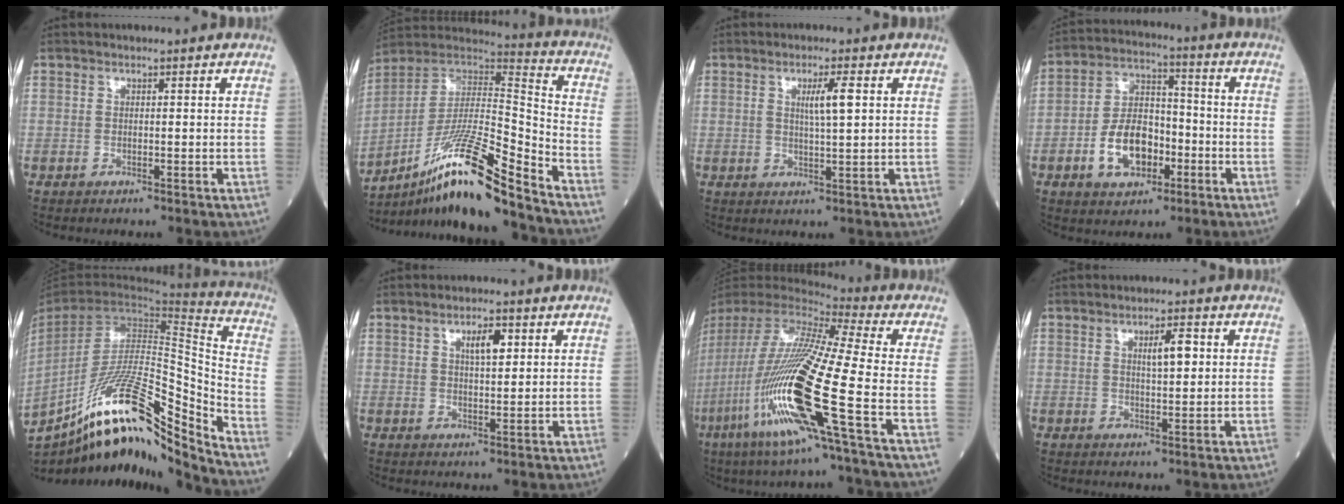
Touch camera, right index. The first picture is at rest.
{"total": 18.5, "force": [-13.3, 0.4, 12.8], "torque": [-0.245, 0.007, -0.239]}
{"total": 4.0, "force": [1.2, 0.2, 3.8], "torque": [-0.067, -0.001, 0.018]}
{"total": 10.3, "force": [-3.8, 5.9, 7.5], "torque": [-0.151, 0.016, -0.065]}
{"total": 23.8, "force": [-18.2, 1.8, 15.2], "torque": [-0.283, 0.005, -0.321]}
{"total": 3.7, "force": [1.6, 1.0, 3.2], "torque": [-0.053, 0.001, 0.027]}
{"total": 24.2, "force": [-7.9, 0.5, 22.9], "torque": [-0.501, -0.053, -0.166]}
{"total": 3.8, "force": [1.2, 0.9, 3.5], "torque": [-0.057, 0.003, 0.019]}